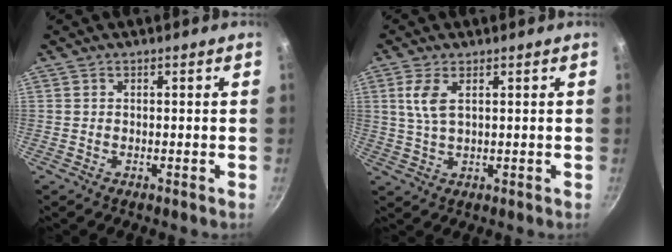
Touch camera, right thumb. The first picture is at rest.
{"total": 4.9, "force": [1.7, 2.1, 4.1], "torque": [-0.087, -0.006, 0.036]}